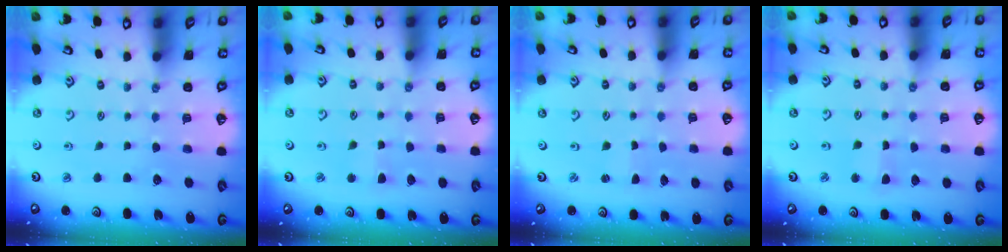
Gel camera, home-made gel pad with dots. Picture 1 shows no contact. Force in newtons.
{"total": 2.1, "press": 2.1, "slide": 0.5}
{"total": 0.9, "press": 0.9, "slide": 0.1}
{"total": 2.7, "press": 2.6, "slide": 0.3}